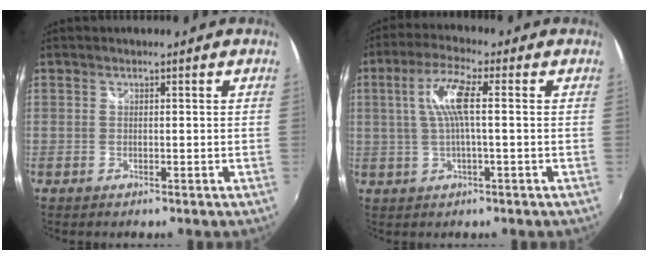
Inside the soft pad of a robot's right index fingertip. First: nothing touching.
{"total": 7.4, "force": [0.8, 1.0, 7.3], "torque": [-0.141, 0.007, 0.018]}